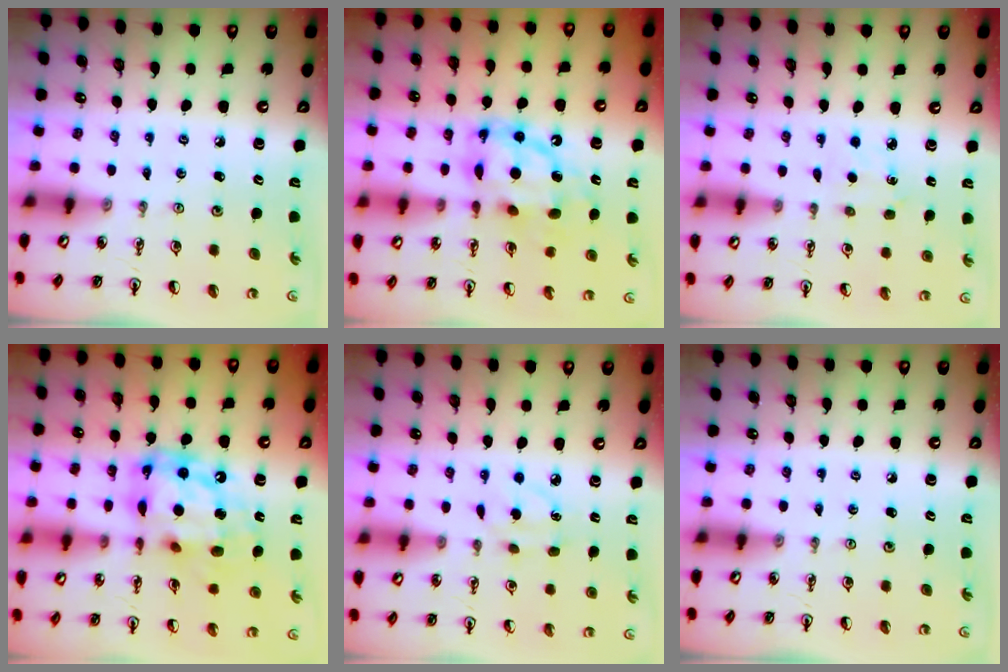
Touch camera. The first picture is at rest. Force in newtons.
{"total": 13.1, "press": 13.0, "slide": 1.1}
{"total": 2.6, "press": 2.6, "slide": 0.4}
{"total": 16.1, "press": 16.0, "slide": 1.7}
{"total": 5.2, "press": 5.1, "slide": 0.6}
{"total": 0.0}